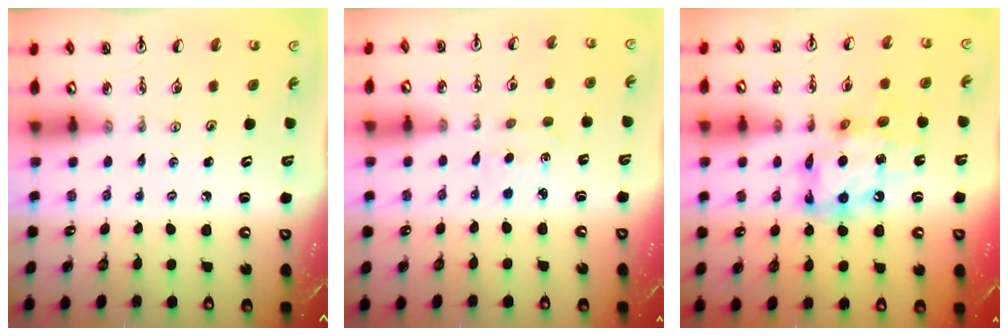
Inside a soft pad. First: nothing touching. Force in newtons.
{"total": 2.2, "press": 2.2, "slide": 0.3}
{"total": 13.0, "press": 13.0, "slide": 1.2}